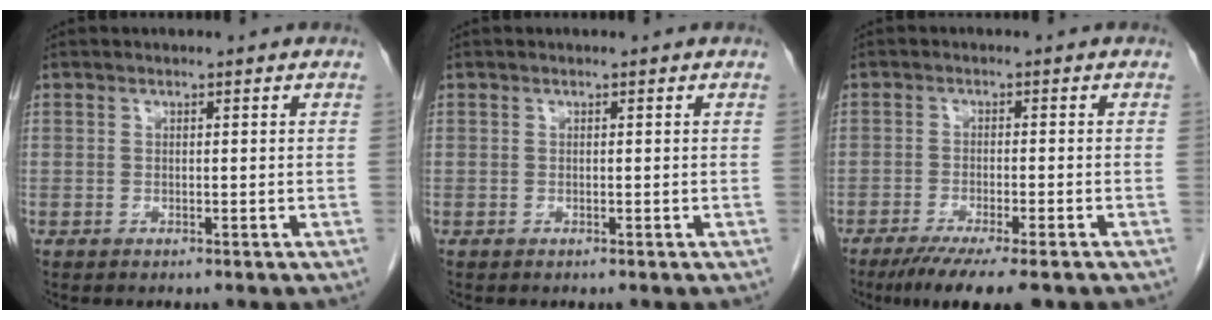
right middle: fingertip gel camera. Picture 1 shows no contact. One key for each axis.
{"total": 0.0}
{"total": 9.3, "fx": -6.9, "fy": 1.1, "fz": 6.2, "tx": -0.088, "ty": -0.019, "tz": -0.104}